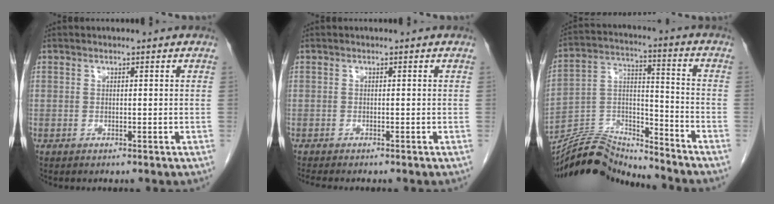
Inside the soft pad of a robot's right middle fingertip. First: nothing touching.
{"total": 2.7, "force": [-2.4, 0.2, 1.2], "torque": [-0.021, -0.007, -0.036]}
{"total": 13.2, "force": [-13.2, 0.1, 0.7], "torque": [-0.017, 0.037, -0.243]}